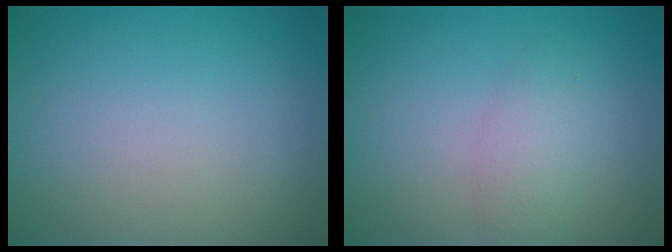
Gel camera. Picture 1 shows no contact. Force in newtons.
{"total": 2.3, "press": 2.3, "slide": 0.0}